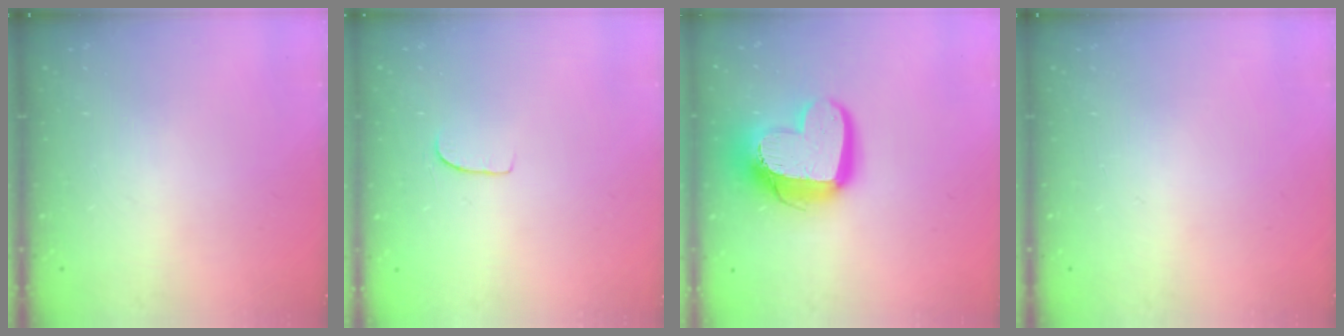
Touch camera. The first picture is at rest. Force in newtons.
{"total": 5.8, "press": 5.8, "slide": 0.3}
{"total": 17.2, "press": 17.2, "slide": 1.5}
{"total": 0.0}